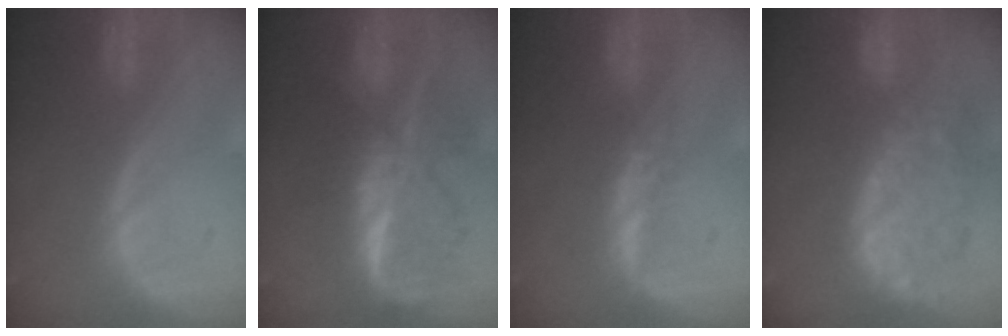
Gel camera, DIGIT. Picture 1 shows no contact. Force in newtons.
{"total": 9.4, "press": 9.4, "slide": 0.6}
{"total": 1.6, "press": 1.5, "slide": 0.5}
{"total": 10.4, "press": 9.8, "slide": 3.5}